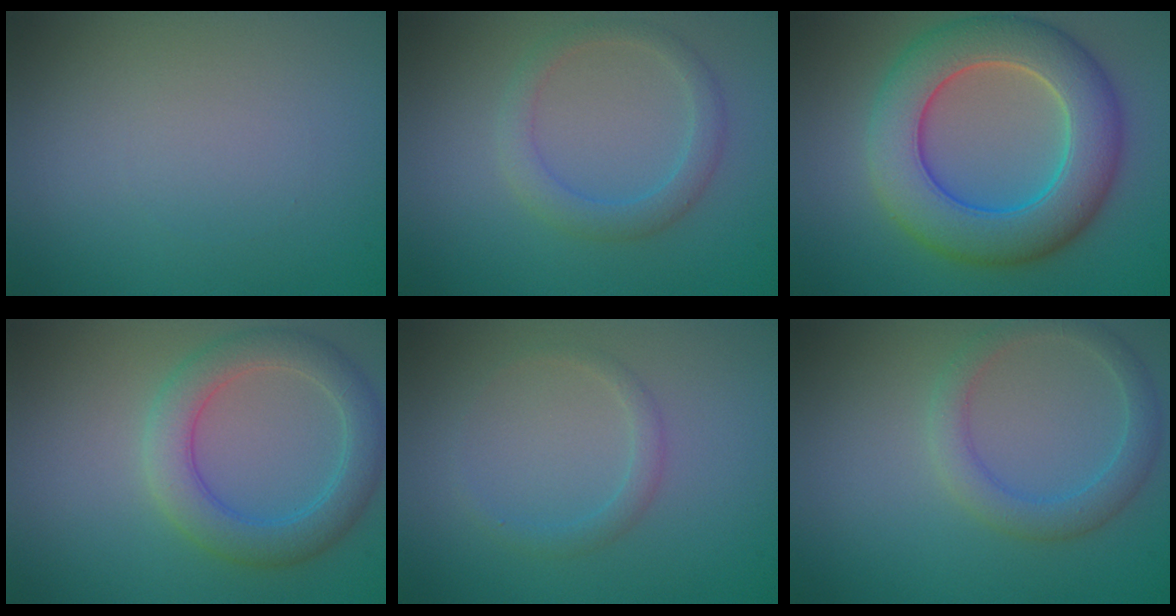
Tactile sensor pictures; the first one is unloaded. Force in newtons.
{"total": 2.4, "press": 2.4, "slide": 0.2}
{"total": 9.1, "press": 9.1, "slide": 0.4}
{"total": 4.6, "press": 4.6, "slide": 0.2}
{"total": 1.3, "press": 1.3, "slide": 0.0}
{"total": 2.8, "press": 2.8, "slide": 0.1}